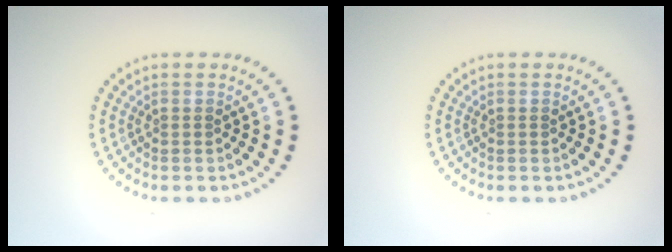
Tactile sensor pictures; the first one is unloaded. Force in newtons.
{"total": 0.0}